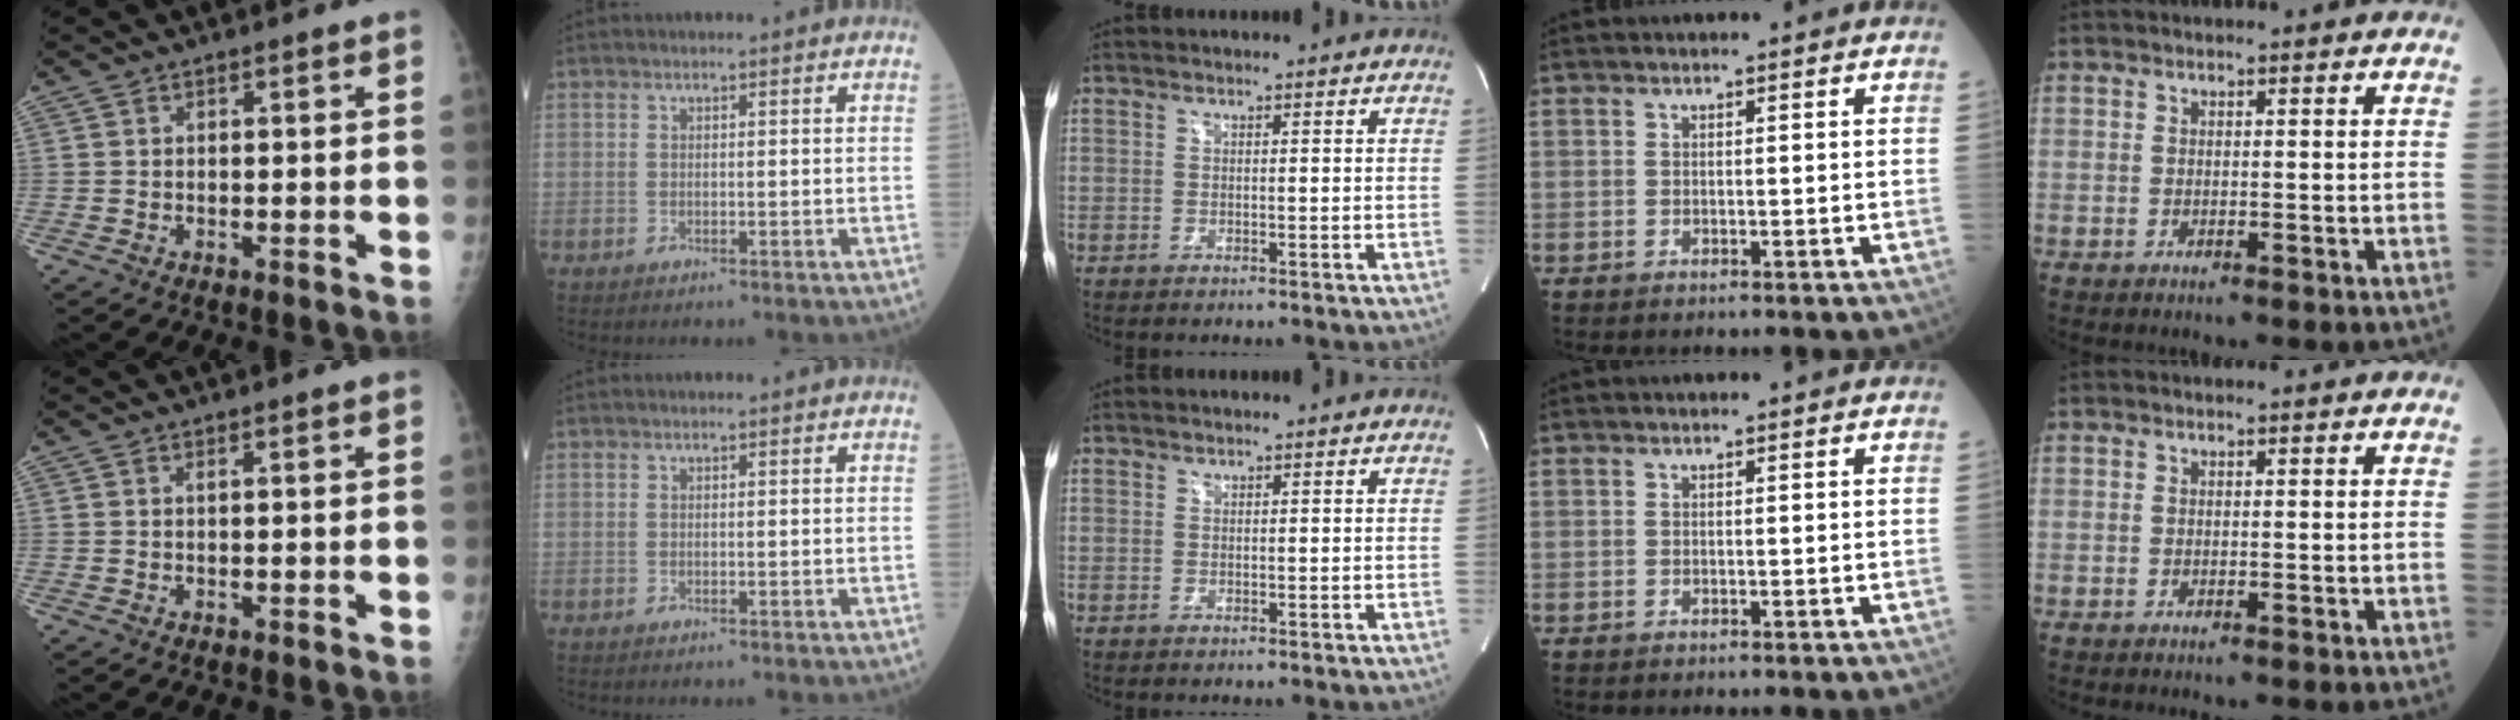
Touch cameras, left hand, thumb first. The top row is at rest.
{}